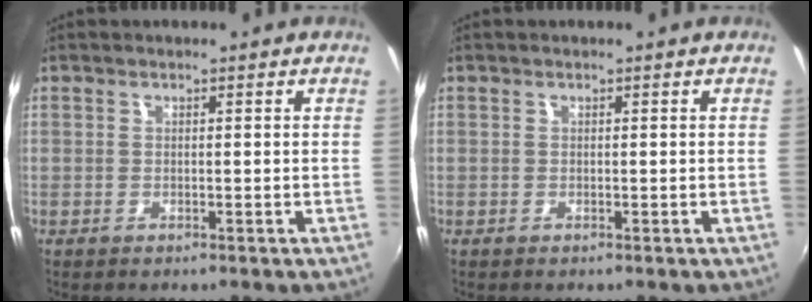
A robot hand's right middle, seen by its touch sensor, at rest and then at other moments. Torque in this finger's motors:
{"motor_torque": [-0.02, 0.00, -0.01, 0.00]}